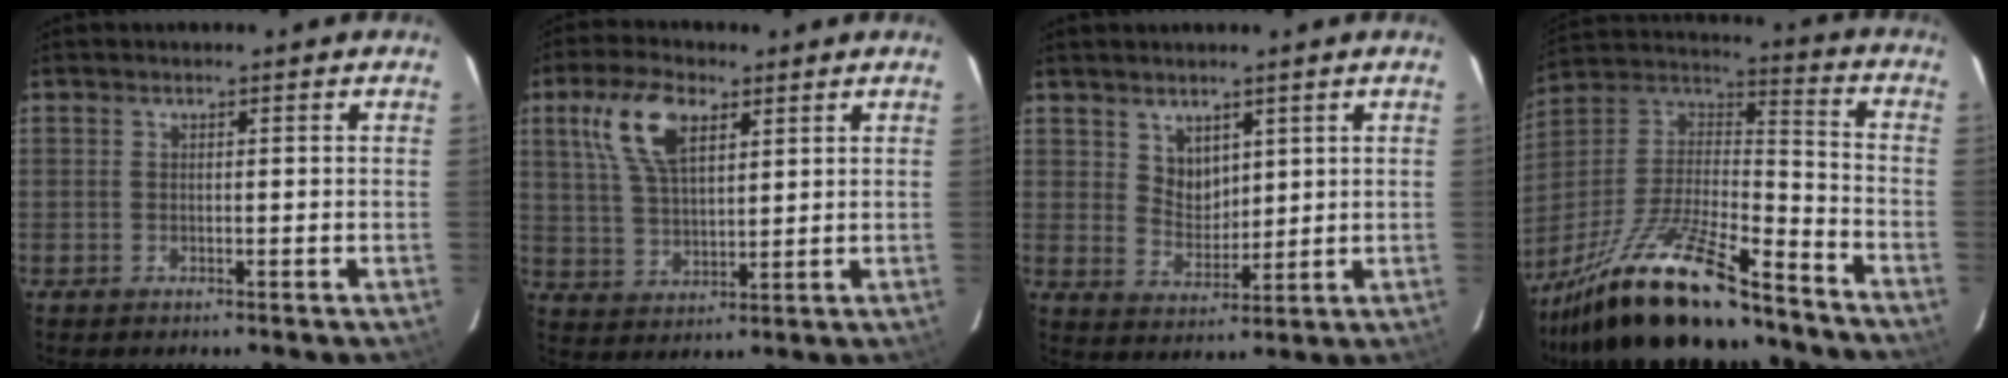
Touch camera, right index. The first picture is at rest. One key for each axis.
{"total": 10.8, "fx": 5.1, "fy": 5.0, "fz": 8.1, "tx": -0.162, "ty": 0.019, "tz": 0.102}
{"total": 5.0, "fx": 3.0, "fy": 3.4, "fz": 2.0, "tx": -0.025, "ty": 0.001, "tz": 0.064}
{"total": 25.1, "fx": -19.2, "fy": 6.0, "fz": 15.1, "tx": -0.299, "ty": -0.027, "tz": -0.321}